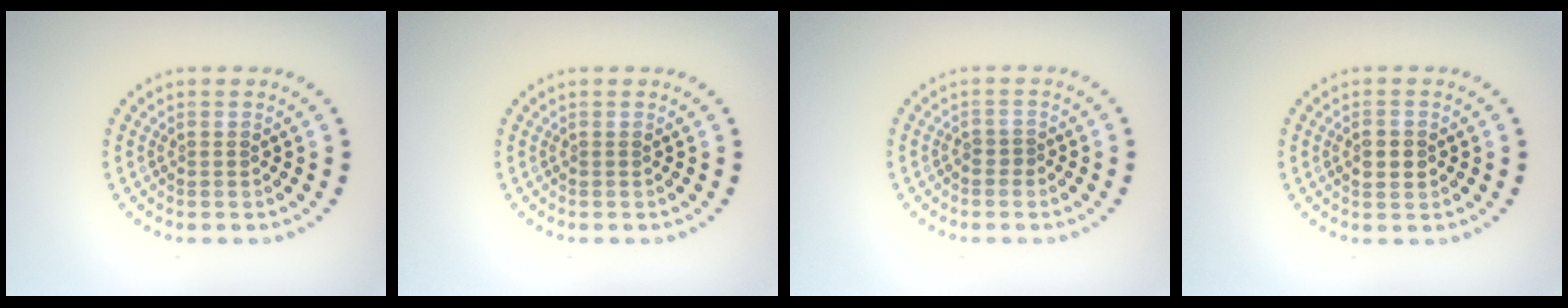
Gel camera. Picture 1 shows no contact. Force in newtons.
{"total": 0.0}
{"total": 0.7, "press": 0.4, "slide": 0.6}
{"total": 2.3, "press": 2.2, "slide": 0.1}